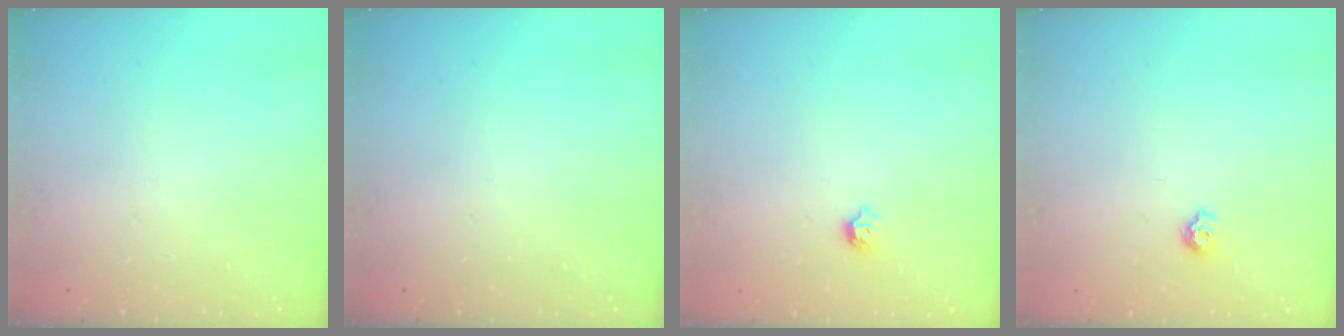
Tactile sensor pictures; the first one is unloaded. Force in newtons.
{"total": 0.0}
{"total": 3.6, "press": 3.5, "slide": 0.8}
{"total": 5.6, "press": 5.6, "slide": 0.7}